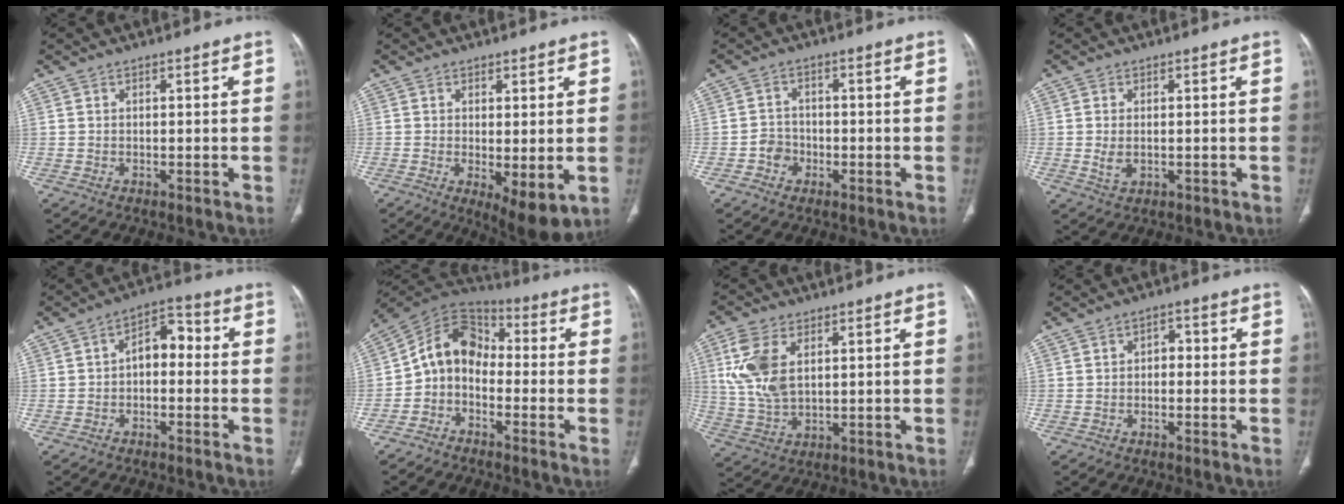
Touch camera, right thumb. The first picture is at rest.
{"total": 7.3, "force": [-1.3, 2.5, 6.8], "torque": [-0.104, -0.026, -0.013]}
{"total": 3.5, "force": [-1.4, 3.0, 1.2], "torque": [-0.003, 0.013, -0.031]}
{"total": 3.2, "force": [-0.2, 1.9, 2.5], "torque": [-0.054, -0.007, 0.001]}
{"total": 6.7, "force": [-0.5, 4.3, 5.1], "torque": [-0.058, 0.034, -0.021]}
{"total": 10.2, "force": [-2.3, 7.7, 6.3], "torque": [-0.095, 0.062, -0.060]}
{"total": 10.3, "force": [2.9, 5.8, 8.0], "torque": [-0.174, -0.004, 0.064]}
{"total": 2.4, "force": [-0.4, 1.7, 1.6], "torque": [-0.008, 0.013, -0.015]}